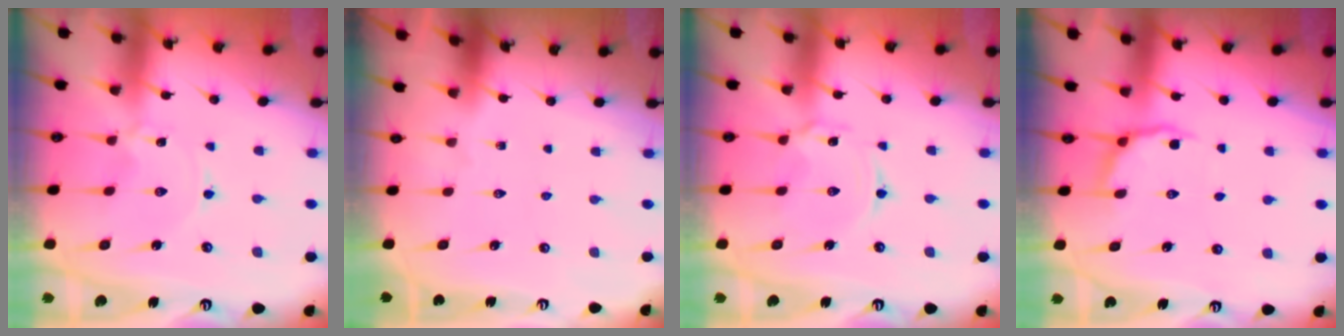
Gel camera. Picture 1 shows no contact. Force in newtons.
{"total": 0.0}
{"total": 2.6, "press": 2.6, "slide": 0.3}
{"total": 5.0, "press": 4.3, "slide": 2.4}